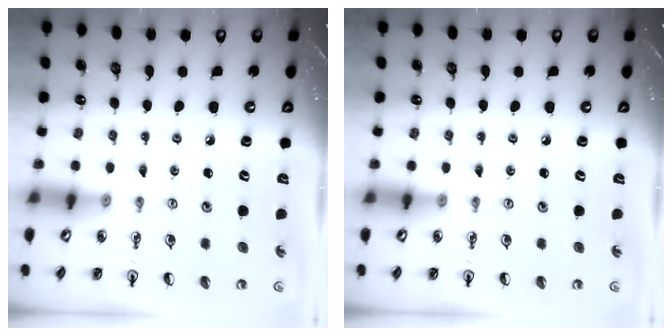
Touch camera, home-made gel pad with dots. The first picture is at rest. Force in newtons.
{"total": 0.0}